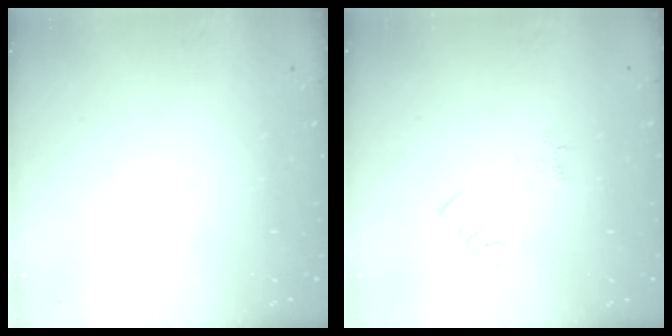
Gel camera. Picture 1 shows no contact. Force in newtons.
{"total": 1.4, "press": 1.4, "slide": 0.3}